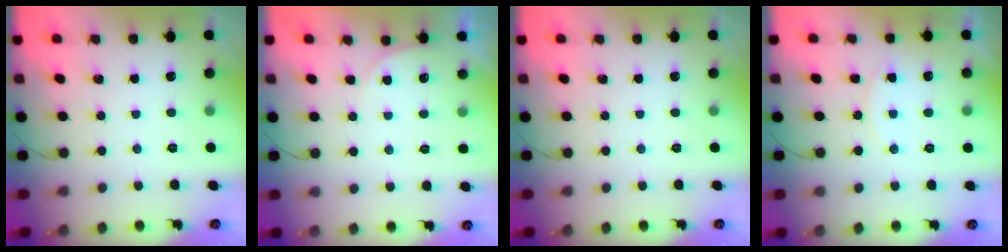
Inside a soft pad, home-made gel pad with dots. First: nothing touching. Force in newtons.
{"total": 3.2, "press": 2.6, "slide": 1.9}
{"total": 0.0}
{"total": 5.8, "press": 5.8, "slide": 0.6}